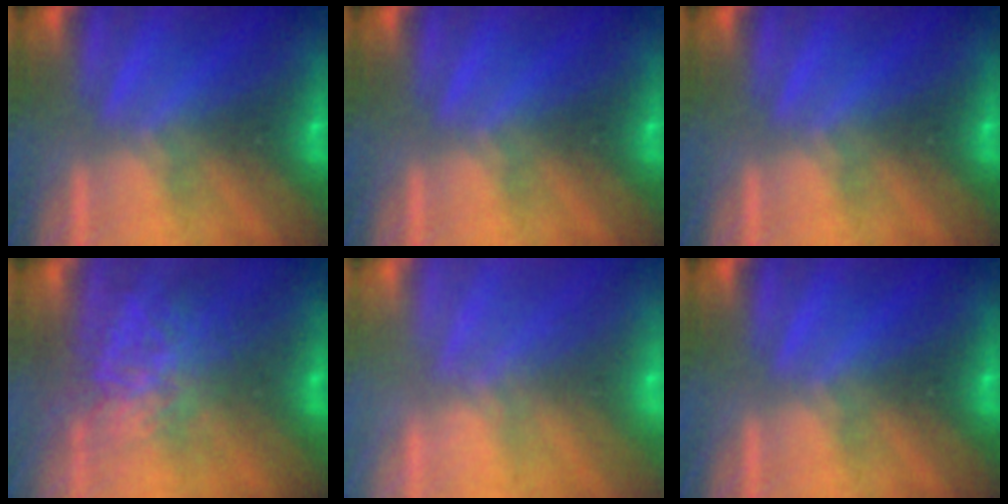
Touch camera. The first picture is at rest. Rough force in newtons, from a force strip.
{"total": 0.0}
{"total": 0.0}
{"total": 7.6}
{"total": 9.1}
{"total": 0.0}